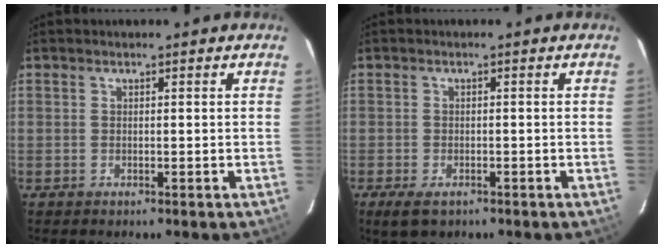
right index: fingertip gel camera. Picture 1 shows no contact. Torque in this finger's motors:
{"motor_torque": [0.47, -0.38, 0.08, 0.04]}